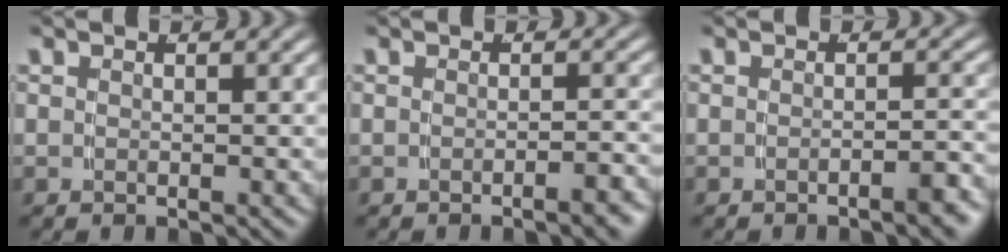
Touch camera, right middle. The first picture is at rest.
{"total": 1.7, "force": [-1.4, -0.2, 0.9], "torque": [-0.007, 0.009, -0.028]}
{"total": 2.0, "force": [-1.6, -0.2, 1.1], "torque": [-0.011, 0.009, -0.032]}